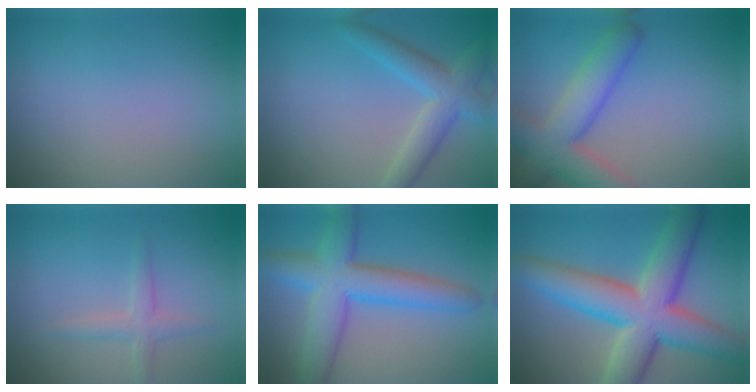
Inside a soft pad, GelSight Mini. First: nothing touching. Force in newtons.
{"total": 4.2, "press": 4.2, "slide": 0.2}
{"total": 6.8, "press": 6.8, "slide": 0.5}
{"total": 1.9, "press": 1.9, "slide": 0.1}
{"total": 7.6, "press": 7.6, "slide": 0.3}
{"total": 11.0, "press": 11.0, "slide": 0.4}